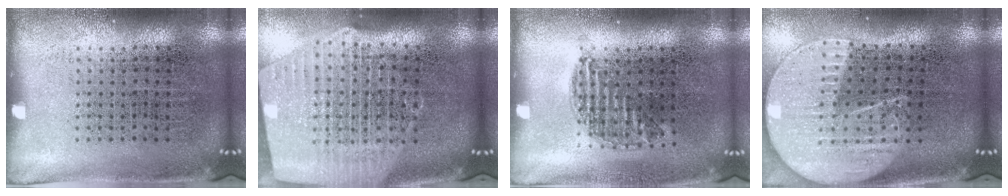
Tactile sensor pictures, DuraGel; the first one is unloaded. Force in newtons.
{"total": 2.8, "press": 2.3, "slide": 1.5}
{"total": 1.0, "press": 0.8, "slide": 0.5}
{"total": 2.2, "press": 1.9, "slide": 1.1}